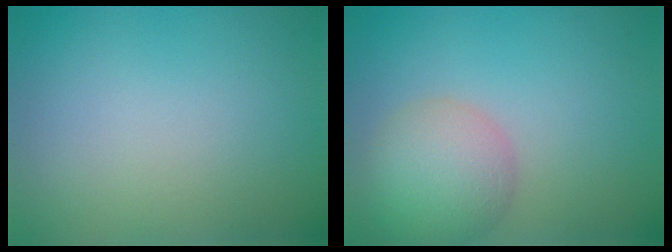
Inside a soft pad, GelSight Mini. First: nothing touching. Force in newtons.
{"total": 5.6, "press": 5.6, "slide": 0.3}